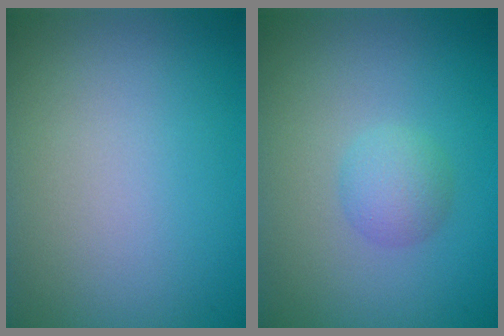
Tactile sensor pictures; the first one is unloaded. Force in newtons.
{"total": 2.0, "press": 2.0, "slide": 0.0}